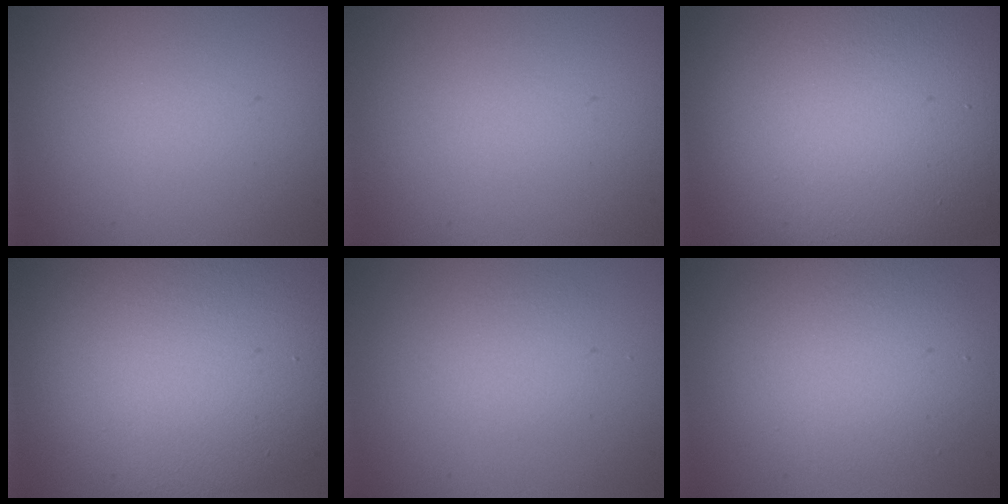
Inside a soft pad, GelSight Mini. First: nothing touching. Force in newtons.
{"total": 0.0}
{"total": 18.1, "press": 18.1, "slide": 0.8}
{"total": 12.0, "press": 12.0, "slide": 0.7}
{"total": 1.5, "press": 1.5, "slide": 0.0}
{"total": 5.3, "press": 5.3, "slide": 0.3}